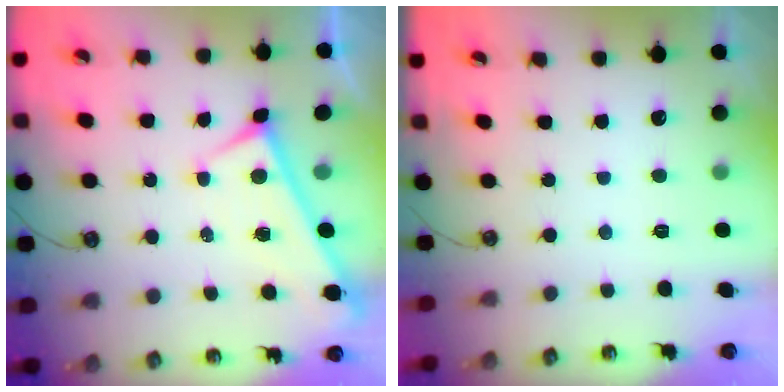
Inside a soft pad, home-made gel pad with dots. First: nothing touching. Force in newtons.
{"total": 0.0}